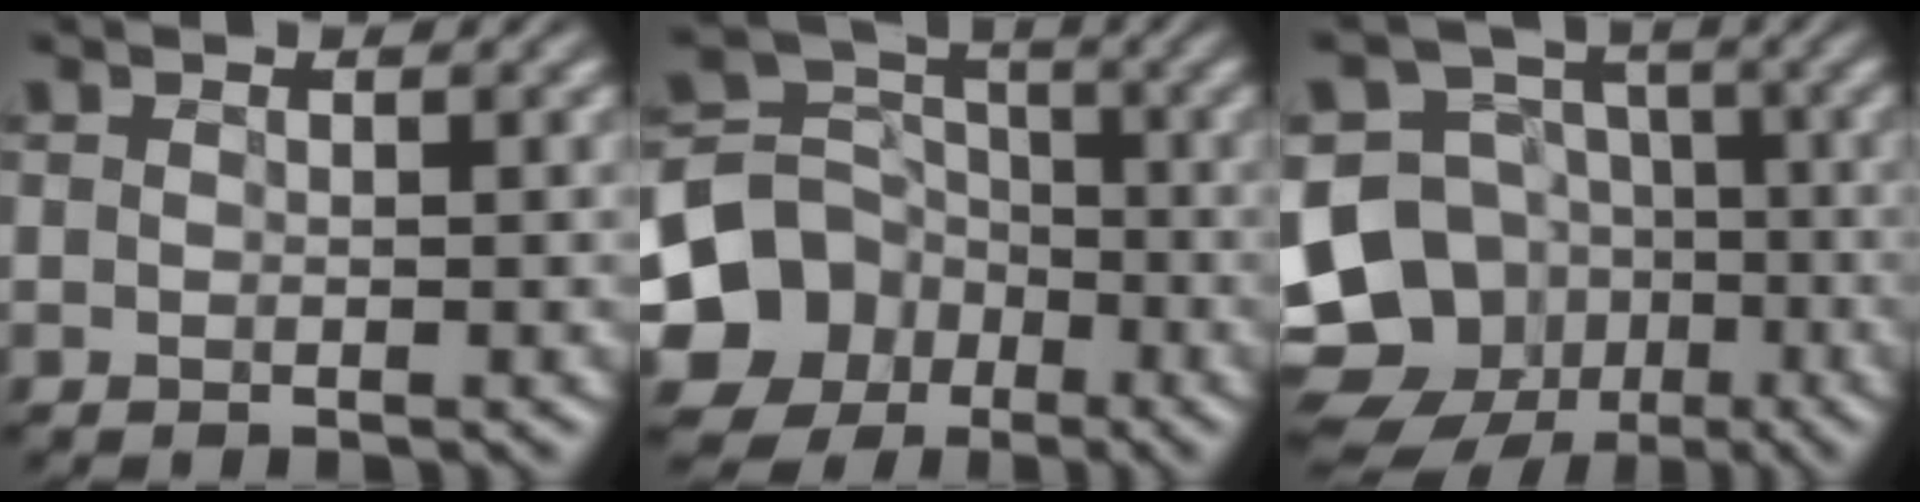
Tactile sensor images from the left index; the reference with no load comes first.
{"total": 9.9, "force": [-4.4, 8.3, 3.1], "torque": [-0.104, -0.011, -0.087]}
{"total": 13.4, "force": [-5.6, 11.0, 5.3], "torque": [-0.143, -0.022, -0.092]}